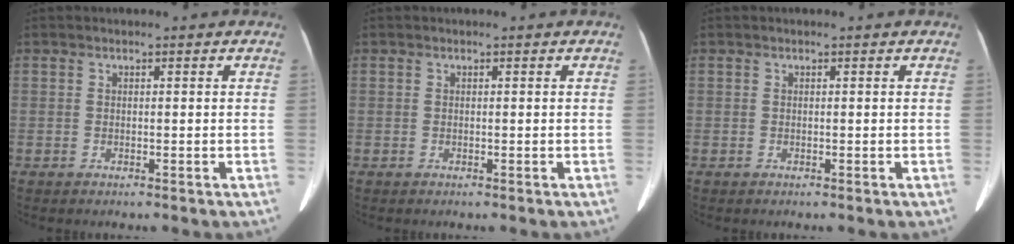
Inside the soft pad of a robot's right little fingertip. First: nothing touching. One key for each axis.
{"total": 0.0}
{"total": 0.0}